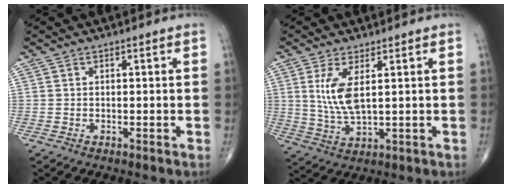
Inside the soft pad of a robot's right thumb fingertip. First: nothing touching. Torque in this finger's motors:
{"motor_torque": [-0.59, 0.84, 0.06, 0.01, 0.23]}